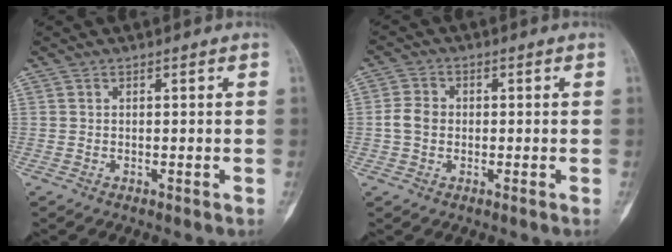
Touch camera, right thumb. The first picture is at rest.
{"total": 3.8, "force": [-0.4, 3.0, 2.3], "torque": [-0.045, 0.010, -0.013]}